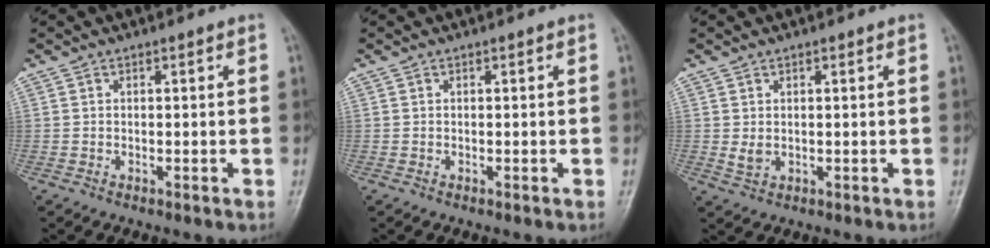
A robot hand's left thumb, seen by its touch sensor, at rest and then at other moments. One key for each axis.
{"total": 0.0}
{"total": 2.2, "fx": 0.4, "fy": 1.5, "fz": 1.5, "tx": -0.022, "ty": -0.007, "tz": 0.013}